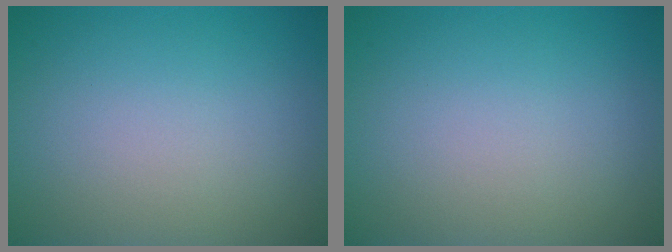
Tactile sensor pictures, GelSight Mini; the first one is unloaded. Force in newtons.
{"total": 0.0}